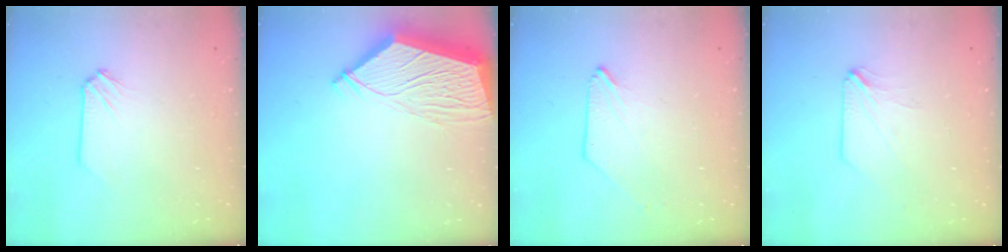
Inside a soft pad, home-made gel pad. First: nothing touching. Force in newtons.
{"total": 12.5, "press": 12.4, "slide": 1.6}
{"total": 0.7, "press": 0.7, "slide": 0.2}
{"total": 0.0}